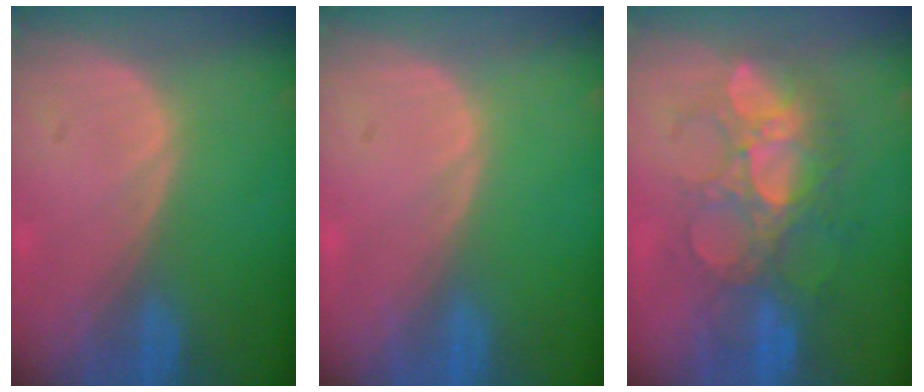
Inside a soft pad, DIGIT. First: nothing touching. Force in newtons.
{"total": 0.0}
{"total": 8.8, "press": 8.7, "slide": 1.5}